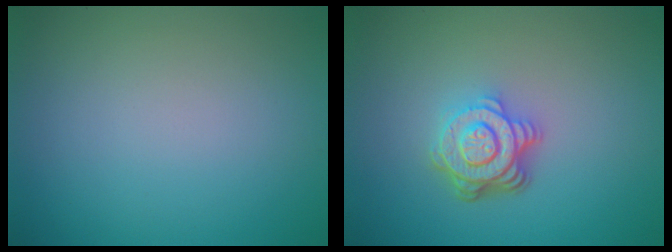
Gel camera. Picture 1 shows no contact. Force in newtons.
{"total": 4.7, "press": 3.4, "slide": 3.3}